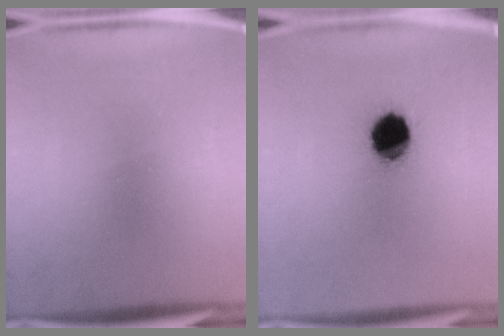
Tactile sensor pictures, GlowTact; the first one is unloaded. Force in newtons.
{"total": 10.8}